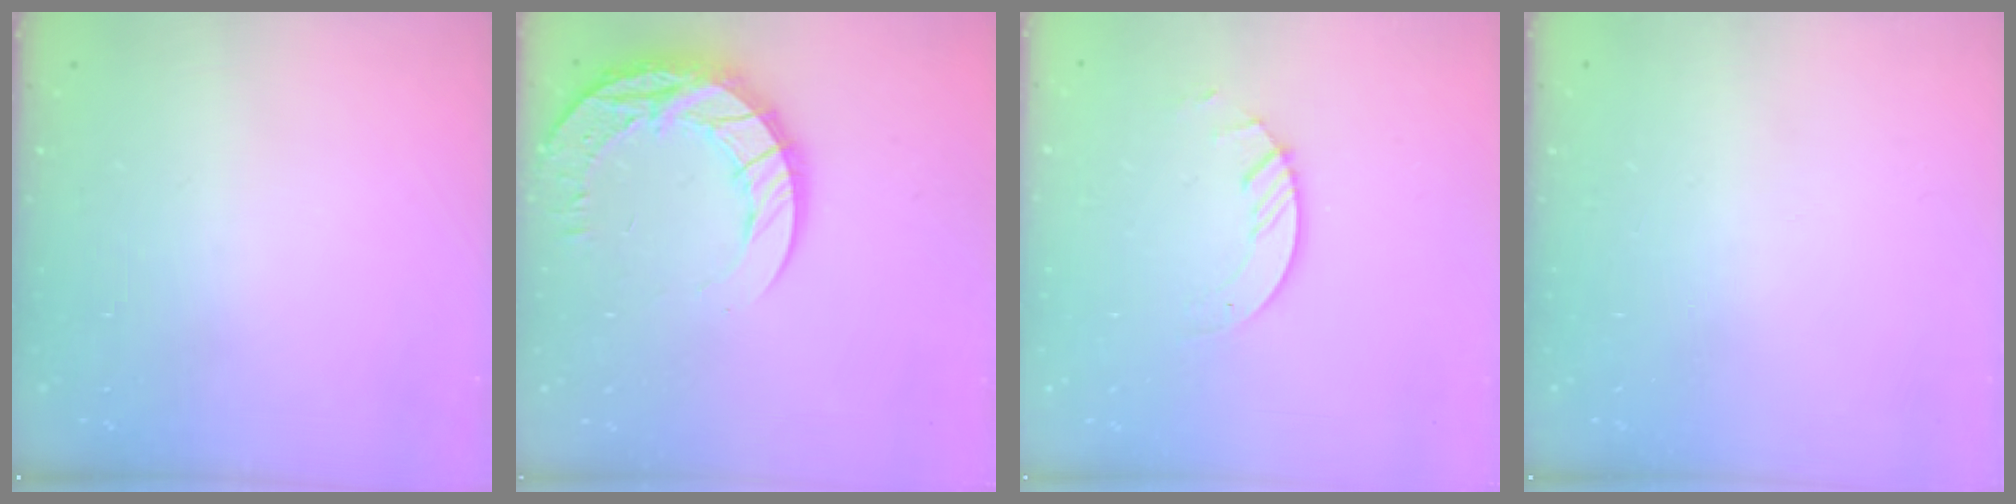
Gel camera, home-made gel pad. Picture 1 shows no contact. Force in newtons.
{"total": 17.9, "press": 17.8, "slide": 1.4}
{"total": 3.8, "press": 3.8, "slide": 0.3}
{"total": 0.0}